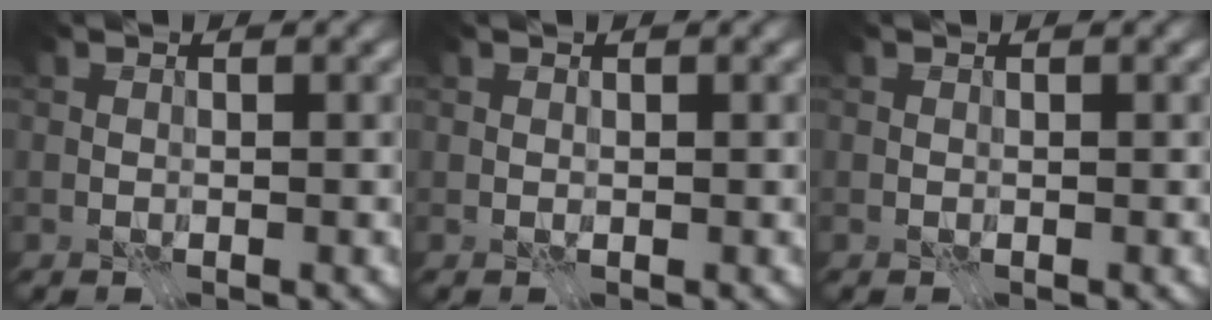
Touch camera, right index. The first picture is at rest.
{"total": 0.0}
{"total": 0.0}